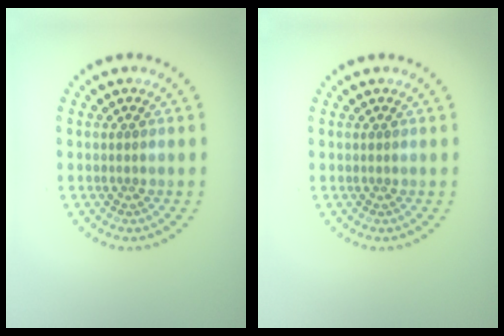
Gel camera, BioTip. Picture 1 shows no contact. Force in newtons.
{"total": 0.0}